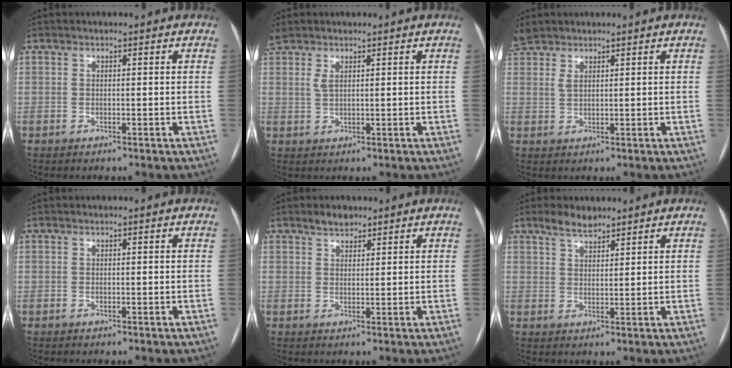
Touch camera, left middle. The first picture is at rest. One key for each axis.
{"total": 3.2, "fx": 2.0, "fy": 1.2, "fz": 2.1, "tx": -0.066, "ty": 0.011, "tz": 0.050}
{"total": 4.3, "fx": 3.4, "fy": 1.9, "fz": 1.8, "tx": -0.055, "ty": 0.012, "tz": 0.080}
{"total": 0.0}
{"total": 2.5, "fx": 2.1, "fy": 1.2, "fz": 0.9, "tx": -0.017, "ty": 0.006, "tz": 0.034}
{"total": 3.8, "fx": 3.2, "fy": 1.2, "fz": 1.7, "tx": -0.037, "ty": 0.006, "tz": 0.060}